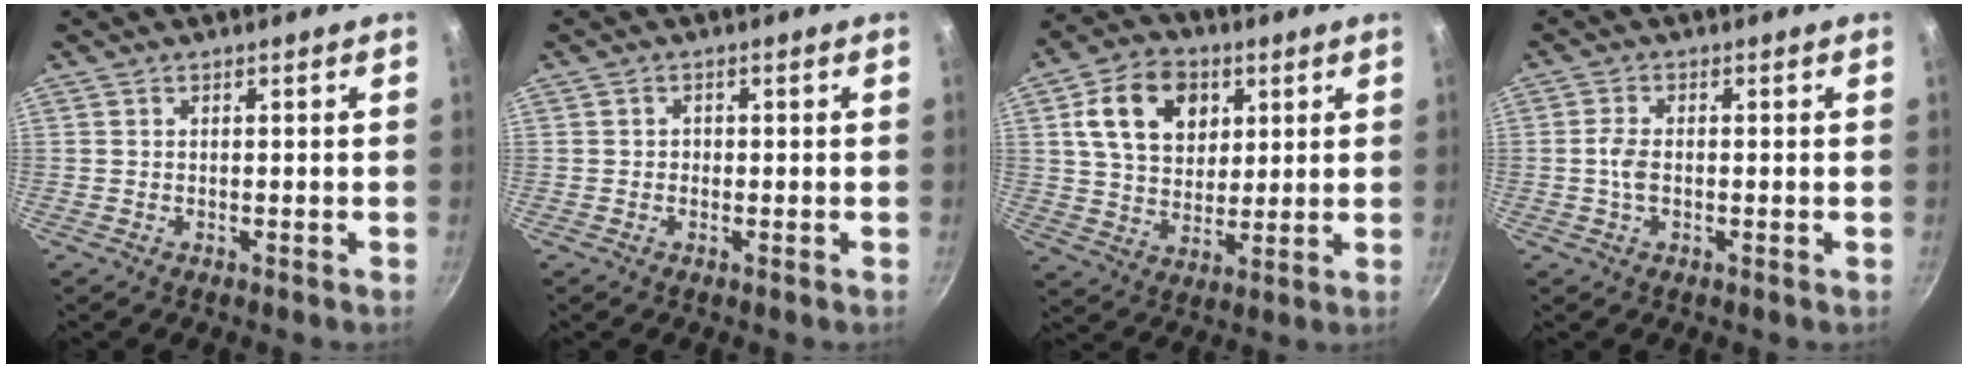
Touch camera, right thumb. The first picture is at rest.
{"total": 1.0, "force": [-0.2, 1.0, 0.2], "torque": [0.001, 0.001, -0.005]}
{"total": 14.2, "force": [4.7, 10.5, 8.3], "torque": [-0.117, -0.005, 0.076]}
{"total": 3.2, "force": [-0.3, 1.8, 2.7], "torque": [-0.056, 0.007, -0.012]}